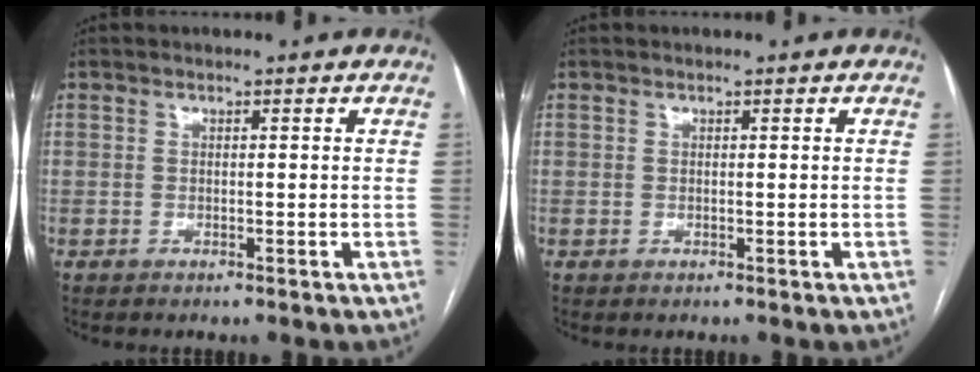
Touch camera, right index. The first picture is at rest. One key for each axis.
{"total": 0.0}